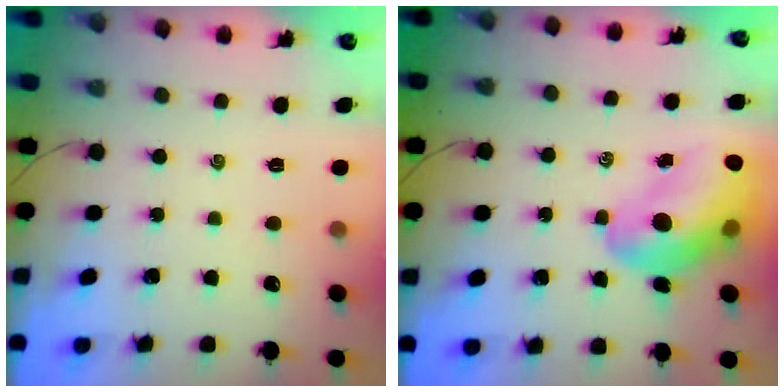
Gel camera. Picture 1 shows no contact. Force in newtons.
{"total": 16.0, "press": 15.3, "slide": 4.7}